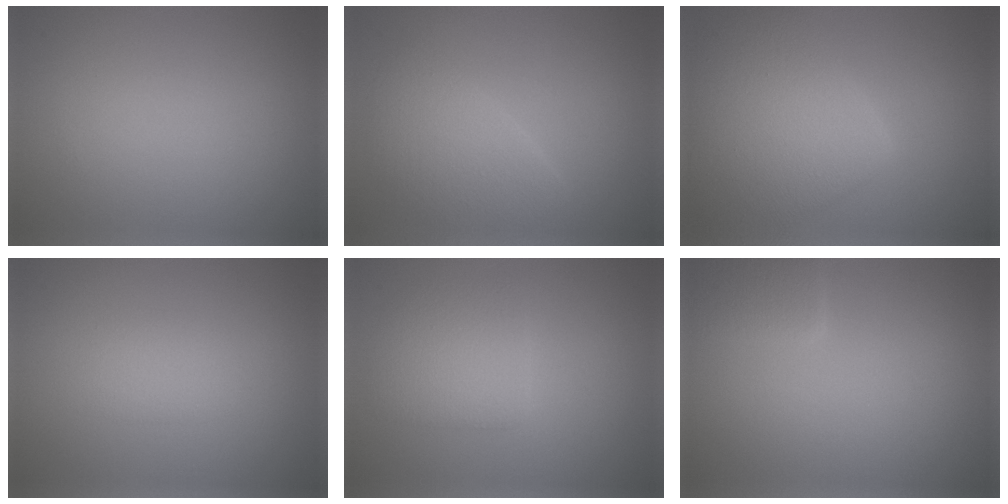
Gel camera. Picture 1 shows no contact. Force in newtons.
{"total": 3.8, "press": 3.8, "slide": 0.2}
{"total": 7.7, "press": 7.7, "slide": 0.2}
{"total": 1.2, "press": 1.2, "slide": 0.3}
{"total": 3.0, "press": 3.0, "slide": 0.4}
{"total": 2.1, "press": 2.1, "slide": 0.1}